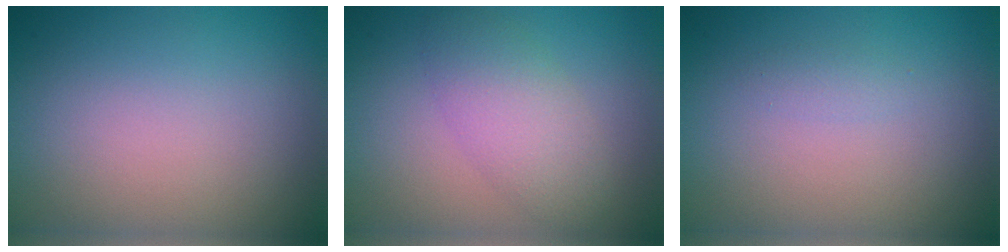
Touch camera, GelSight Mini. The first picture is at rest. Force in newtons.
{"total": 3.8, "press": 3.8, "slide": 0.0}
{"total": 0.6, "press": 0.6, "slide": 0.0}